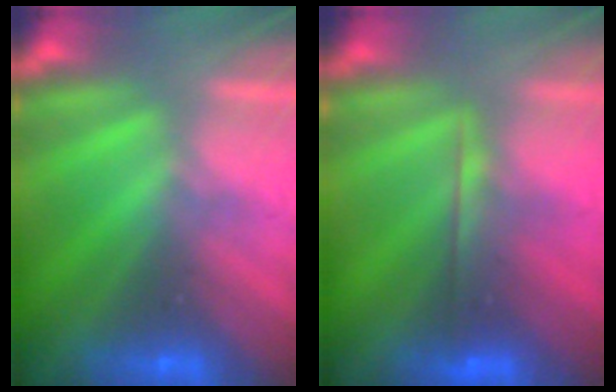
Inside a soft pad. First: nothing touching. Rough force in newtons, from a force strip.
{"total": 2.1}